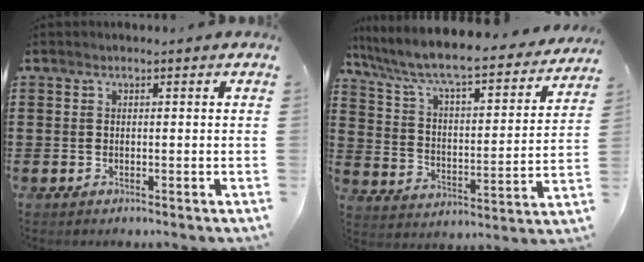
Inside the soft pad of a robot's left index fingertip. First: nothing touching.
{"total": 7.1, "force": [6.1, 0.6, 3.6], "torque": [-0.098, -0.049, 0.094]}